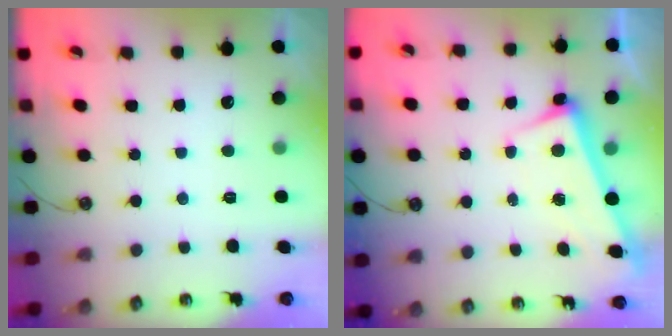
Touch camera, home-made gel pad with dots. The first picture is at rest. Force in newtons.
{"total": 2.7, "press": 2.7, "slide": 0.7}